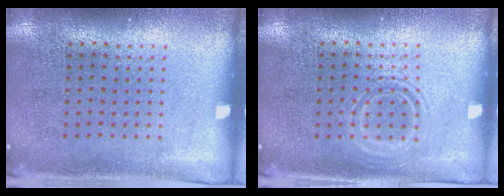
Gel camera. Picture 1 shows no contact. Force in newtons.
{"total": 1.0, "press": 1.0, "slide": 0.2}